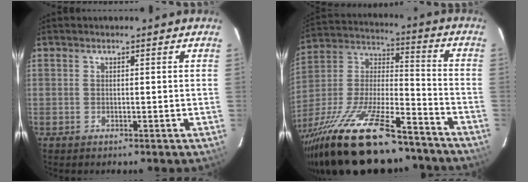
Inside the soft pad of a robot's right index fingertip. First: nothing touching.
{"total": 31.0, "force": [-23.5, 8.8, 18.2], "torque": [-0.349, -0.031, -0.370]}